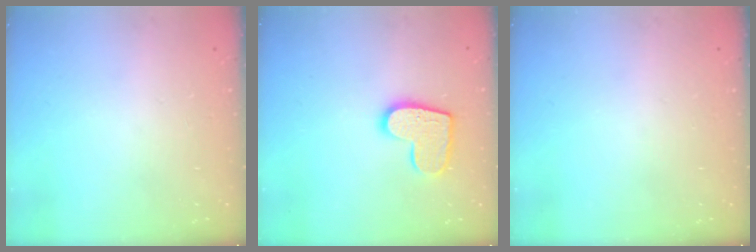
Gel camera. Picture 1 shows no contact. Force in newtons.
{"total": 12.7, "press": 12.6, "slide": 0.8}
{"total": 0.0}